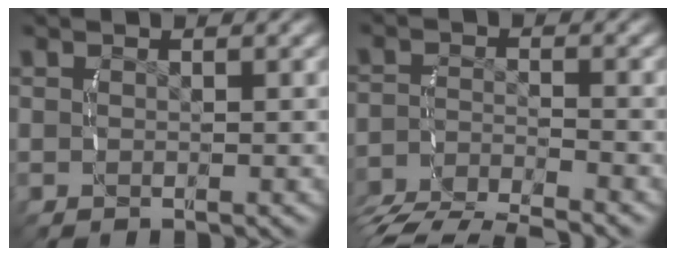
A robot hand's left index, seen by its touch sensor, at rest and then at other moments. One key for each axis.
{"total": 7.8, "fx": -7.4, "fy": 1.8, "fz": 1.6, "tx": -0.009, "ty": -0.017, "tz": -0.120}